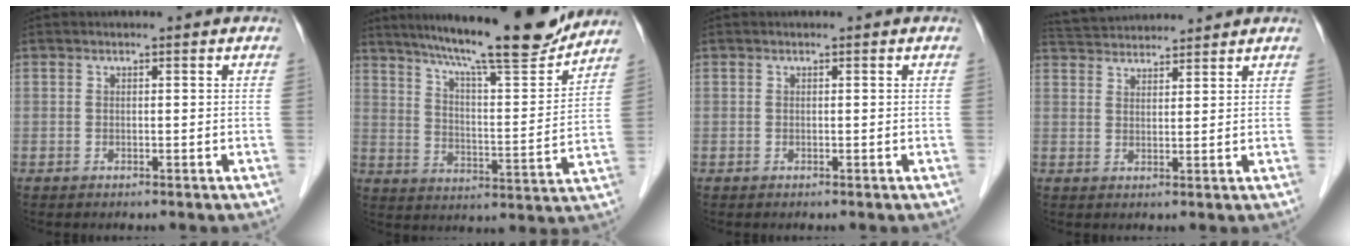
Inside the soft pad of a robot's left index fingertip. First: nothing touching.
{"total": 18.5, "force": [16.1, 1.4, 8.9], "torque": [-0.142, -0.008, 0.236]}
{"total": 0.0}
{"total": 8.1, "force": [7.9, 0.7, 1.7], "torque": [-0.038, 0.037, 0.130]}